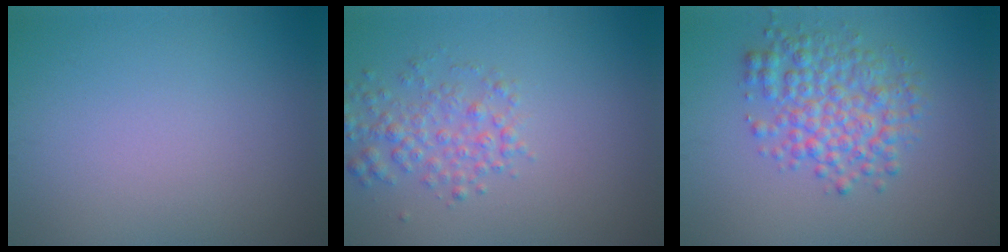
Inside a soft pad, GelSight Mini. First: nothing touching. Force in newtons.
{"total": 2.7, "press": 2.7, "slide": 0.1}
{"total": 5.0, "press": 5.0, "slide": 0.1}